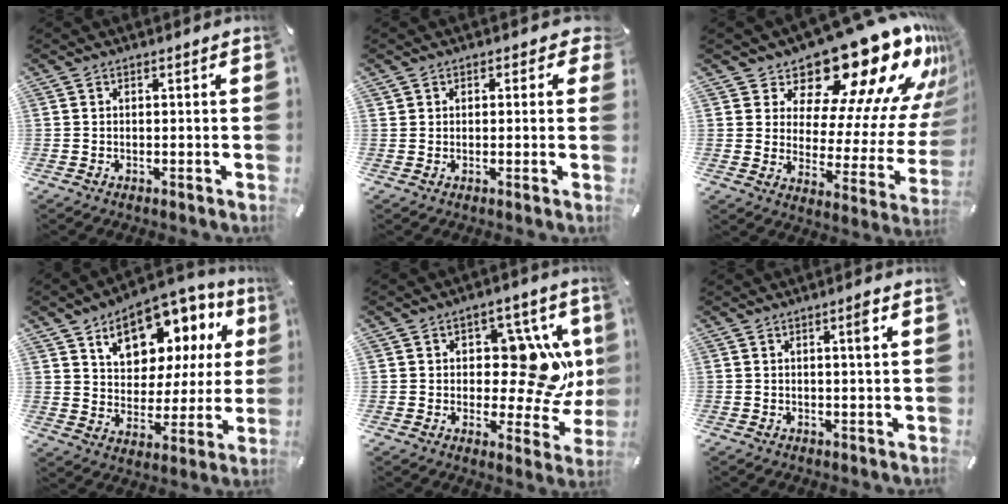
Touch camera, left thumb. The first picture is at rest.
{"total": 2.5, "force": [0.8, 2.2, 0.9], "torque": [0.005, -0.002, 0.009]}
{"total": 22.5, "force": [17.3, 9.0, 11.2], "torque": [-0.142, -0.144, 0.289]}
{"total": 14.4, "force": [9.0, 9.1, 6.7], "torque": [-0.108, -0.059, 0.159]}
{"total": 15.6, "force": [3.1, 9.4, 12.1], "torque": [-0.142, -0.027, 0.060]}
{"total": 2.9, "force": [0.9, 0.3, 2.8], "torque": [-0.039, -0.003, 0.008]}